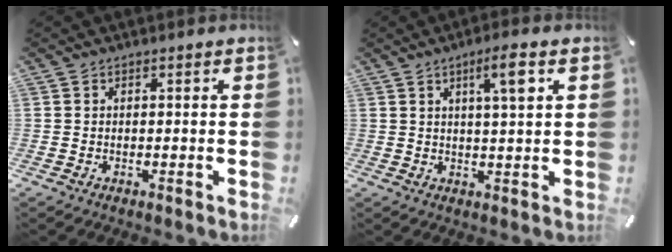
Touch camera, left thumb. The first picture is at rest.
{"total": 6.3, "force": [2.8, 0.7, 5.6], "torque": [-0.099, -0.002, 0.040]}